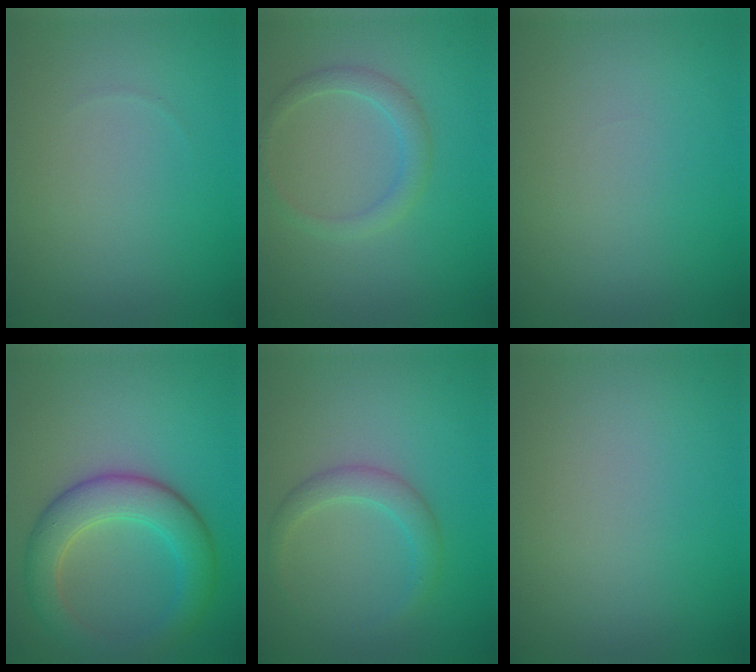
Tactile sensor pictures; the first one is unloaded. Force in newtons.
{"total": 1.9, "press": 1.9, "slide": 0.1}
{"total": 0.0}
{"total": 5.6, "press": 5.6, "slide": 0.3}
{"total": 2.0, "press": 2.0, "slide": 0.2}
{"total": 0.0}